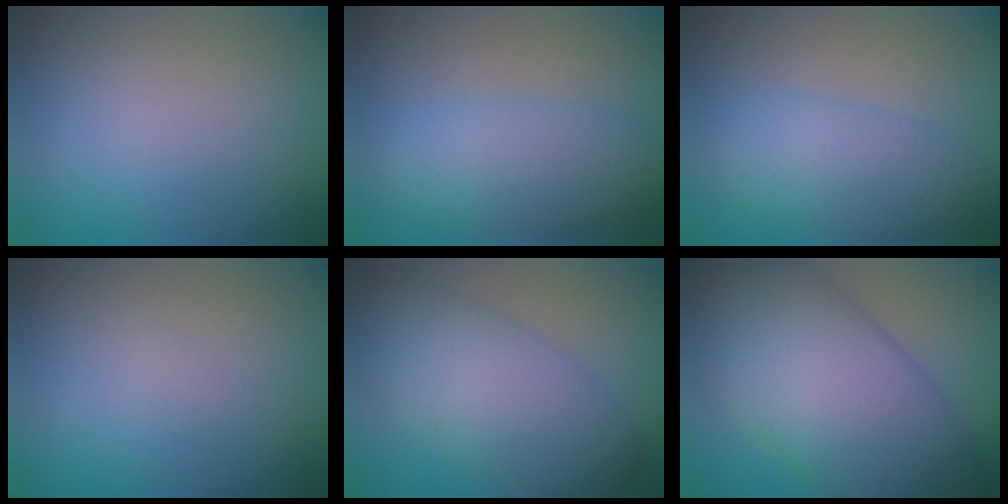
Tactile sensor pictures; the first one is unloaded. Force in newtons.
{"total": 3.4, "press": 3.4, "slide": 0.2}
{"total": 4.7, "press": 4.7, "slide": 0.1}
{"total": 0.0}
{"total": 7.0, "press": 7.0, "slide": 0.3}
{"total": 13.0, "press": 13.0, "slide": 0.2}